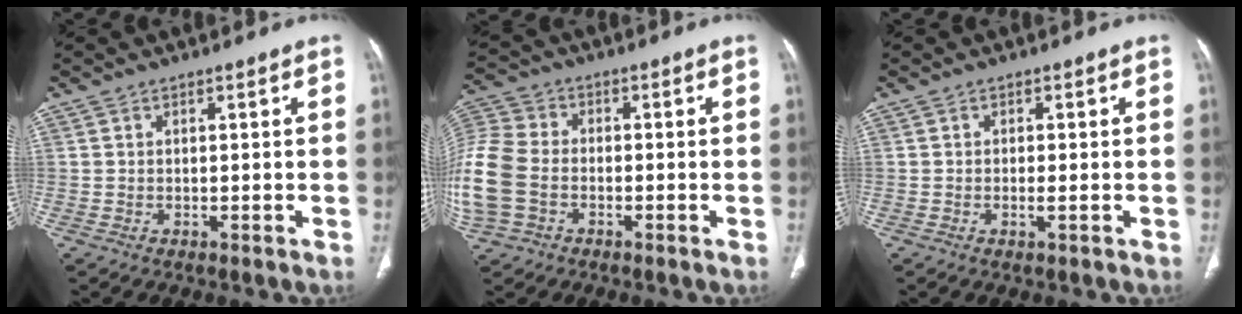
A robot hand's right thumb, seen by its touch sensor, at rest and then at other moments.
{"total": 16.2, "force": [-3.4, 12.3, 10.0], "torque": [-0.269, 0.018, -0.067]}
{"total": 1.2, "force": [-0.4, 0.2, 1.2], "torque": [-0.023, -0.003, -0.009]}